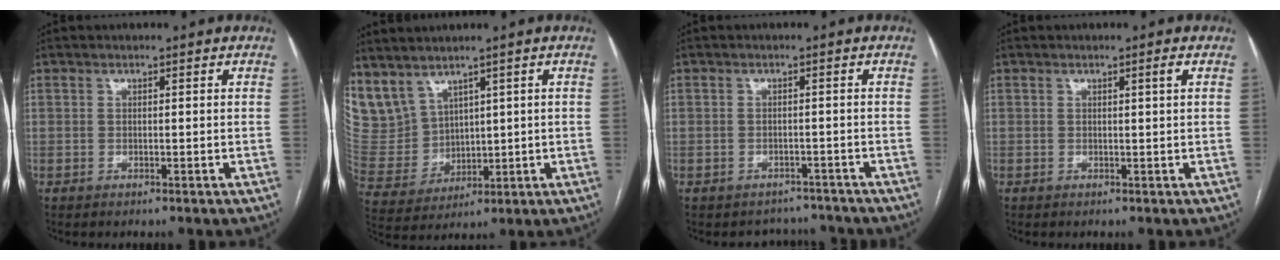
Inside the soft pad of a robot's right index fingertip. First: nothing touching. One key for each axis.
{"total": 9.7, "fx": 6.8, "fy": 6.2, "fz": 3.1, "tx": -0.090, "ty": 0.016, "tz": 0.169}
{"total": 3.7, "fx": -3.2, "fy": 1.6, "fz": -0.8, "tx": 0.012, "ty": 0.019, "tz": -0.044}
{"total": 0.9, "fx": 0.3, "fy": -0.3, "fz": 0.8, "tx": -0.016, "ty": -0.002, "tz": 0.008}